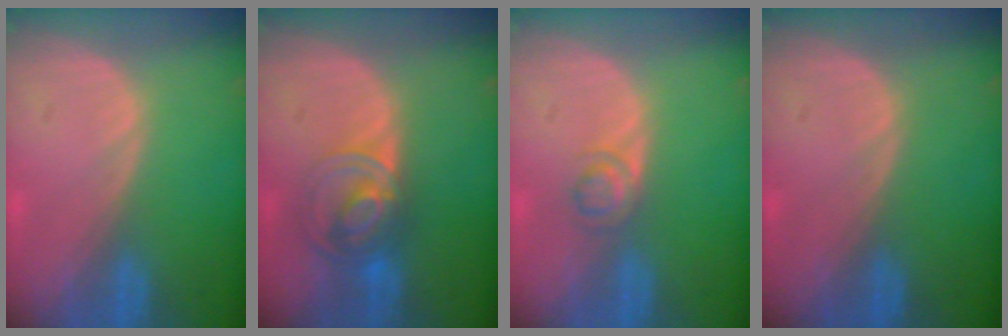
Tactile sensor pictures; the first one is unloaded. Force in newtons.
{"total": 7.5, "press": 6.1, "slide": 4.3}
{"total": 2.7, "press": 2.7, "slide": 0.2}
{"total": 0.0}